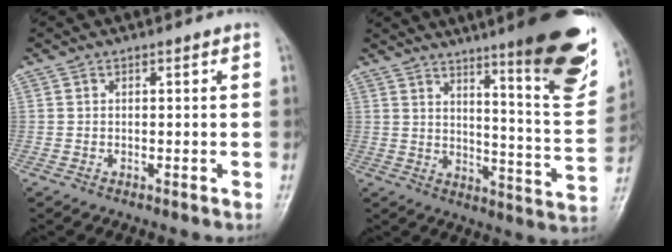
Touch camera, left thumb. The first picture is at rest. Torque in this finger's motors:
{"motor_torque": [3.93, 1.08, 1.47, -1.31, 0.17]}